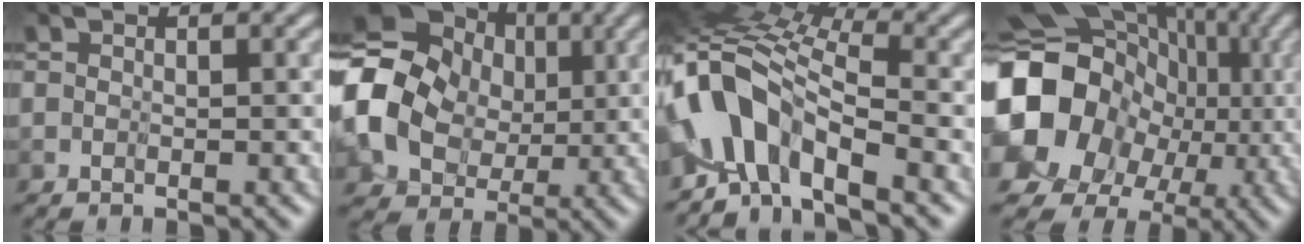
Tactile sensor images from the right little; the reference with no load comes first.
{"total": 13.5, "force": [1.6, 11.3, 7.1], "torque": [-0.192, -0.007, 0.018]}
{"total": 6.1, "force": [-3.6, 1.6, 4.7], "torque": [-0.090, 0.017, -0.085]}
{"total": 14.2, "force": [-0.4, 12.5, 6.6], "torque": [-0.129, -0.015, -0.018]}